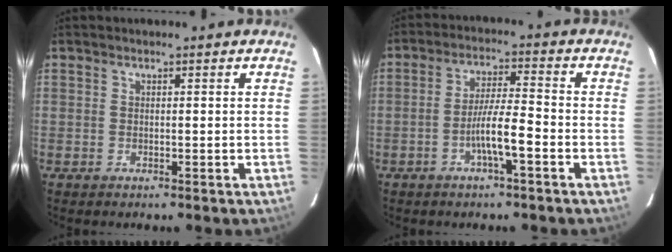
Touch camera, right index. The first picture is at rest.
{"total": 6.5, "force": [-2.6, 0.5, 6.0], "torque": [-0.112, 0.008, -0.045]}